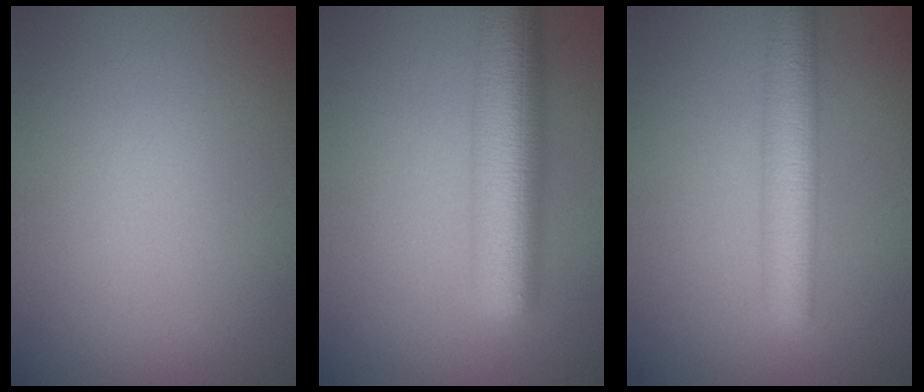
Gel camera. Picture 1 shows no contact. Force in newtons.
{"total": 8.0, "press": 8.0, "slide": 0.1}
{"total": 5.1, "press": 5.1, "slide": 0.1}